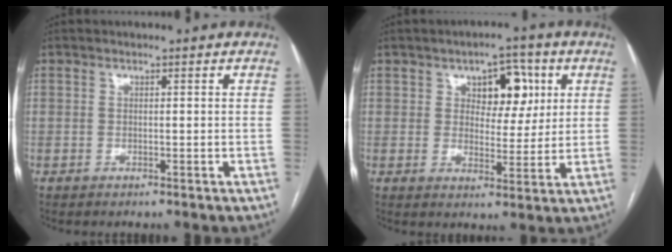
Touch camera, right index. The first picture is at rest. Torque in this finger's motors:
{"motor_torque": [0.18, 0.09, 0.15, 0.03]}